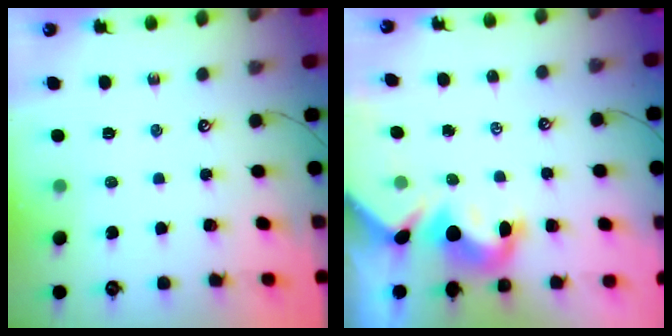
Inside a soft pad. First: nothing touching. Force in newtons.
{"total": 3.5, "press": 3.4, "slide": 0.9}